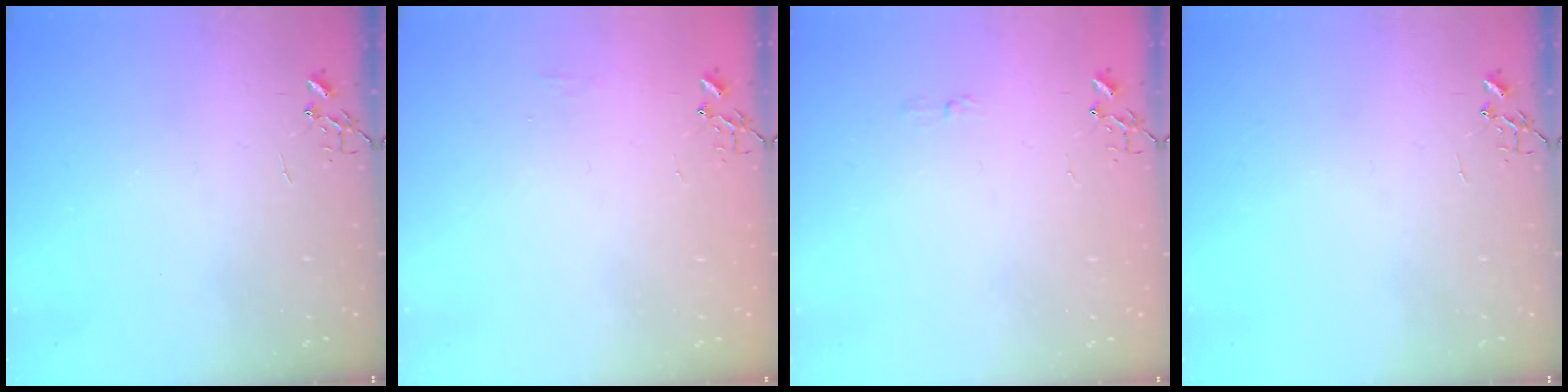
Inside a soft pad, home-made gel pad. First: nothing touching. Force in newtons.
{"total": 4.6, "press": 4.6, "slide": 0.7}
{"total": 3.3, "press": 3.2, "slide": 0.4}
{"total": 0.0}